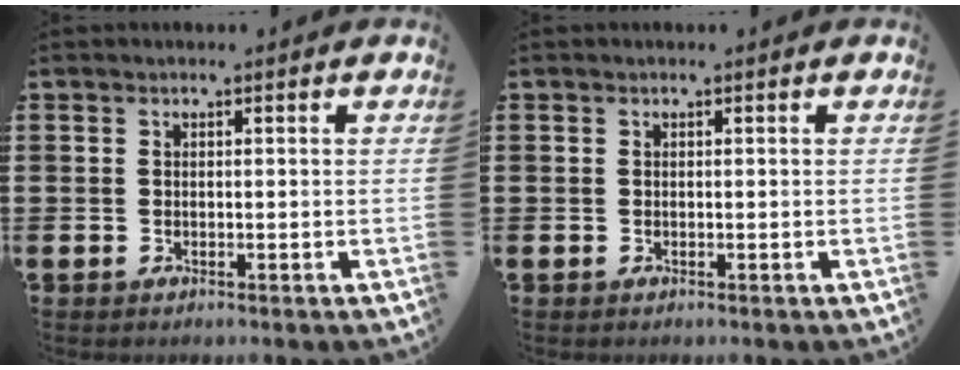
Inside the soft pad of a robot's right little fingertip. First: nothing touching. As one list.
[{"total": 0.0}]